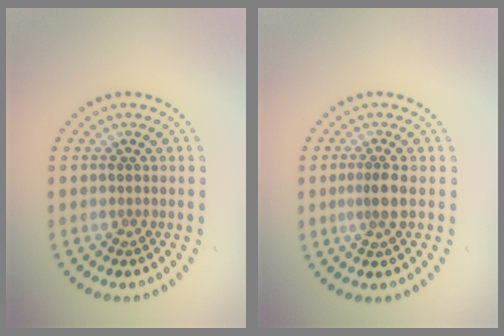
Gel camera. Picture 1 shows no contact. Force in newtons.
{"total": 1.9, "press": 1.6, "slide": 1.1}